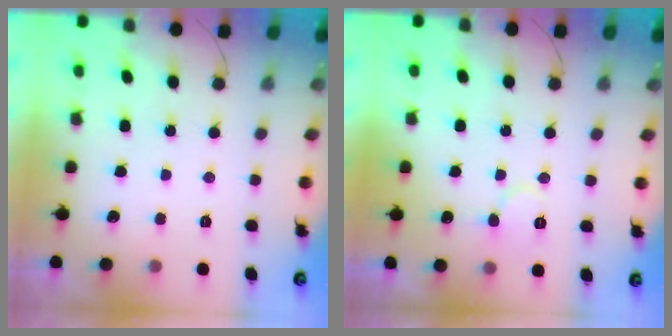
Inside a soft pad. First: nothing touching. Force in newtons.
{"total": 6.2, "press": 6.2, "slide": 0.1}